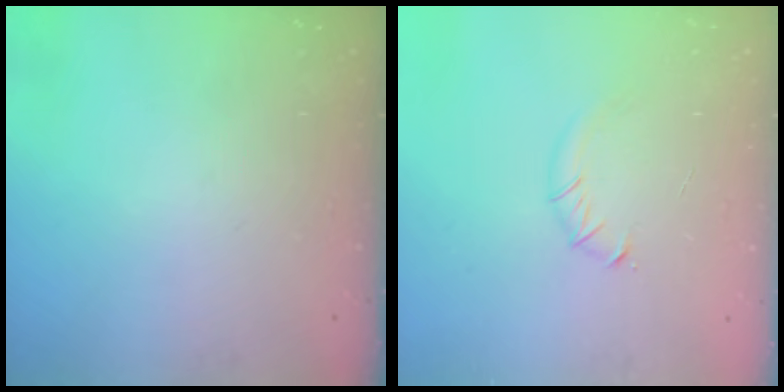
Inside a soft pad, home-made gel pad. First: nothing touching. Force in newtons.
{"total": 3.2, "press": 3.1, "slide": 0.9}